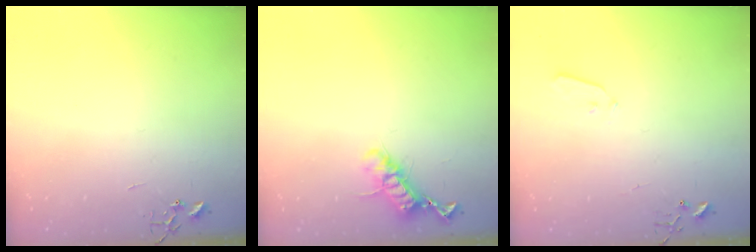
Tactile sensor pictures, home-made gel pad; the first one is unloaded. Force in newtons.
{"total": 12.2, "press": 12.2, "slide": 0.6}
{"total": 3.6, "press": 3.6, "slide": 0.5}